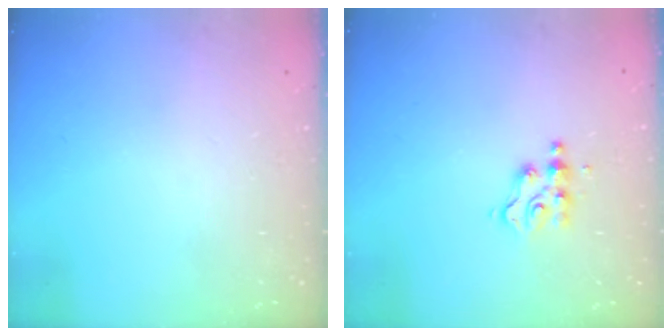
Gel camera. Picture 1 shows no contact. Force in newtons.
{"total": 4.3, "press": 4.3, "slide": 0.1}